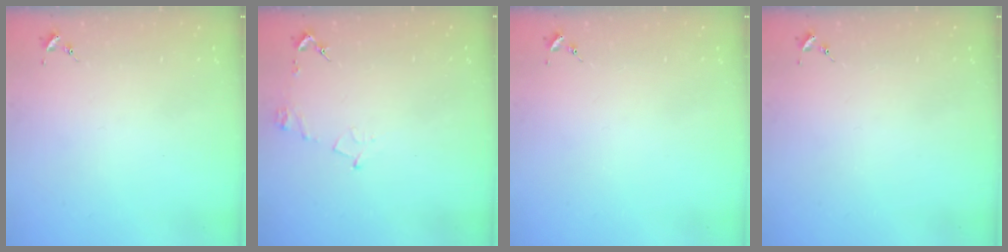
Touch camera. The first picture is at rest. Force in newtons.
{"total": 6.2, "press": 6.2, "slide": 0.7}
{"total": 0.0}
{"total": 0.0}